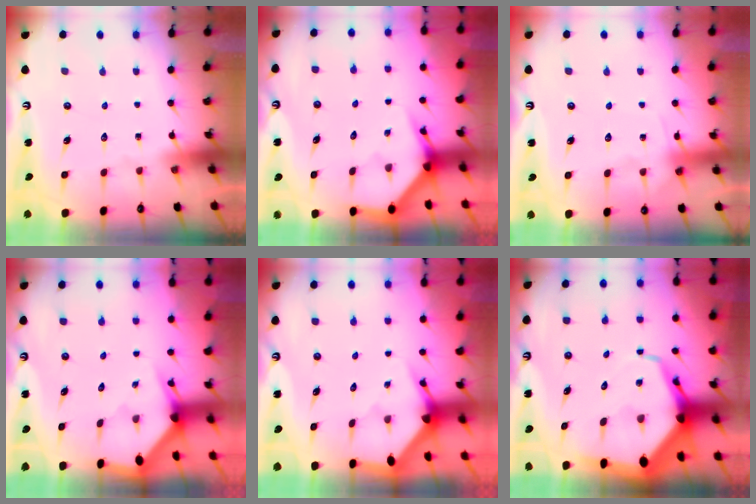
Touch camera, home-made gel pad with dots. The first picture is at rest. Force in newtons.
{"total": 4.0, "press": 4.0, "slide": 0.2}
{"total": 5.6, "press": 5.6, "slide": 0.6}
{"total": 2.3, "press": 2.3, "slide": 0.1}
{"total": 3.5, "press": 3.5, "slide": 0.1}
{"total": 11.2, "press": 11.1, "slide": 1.2}